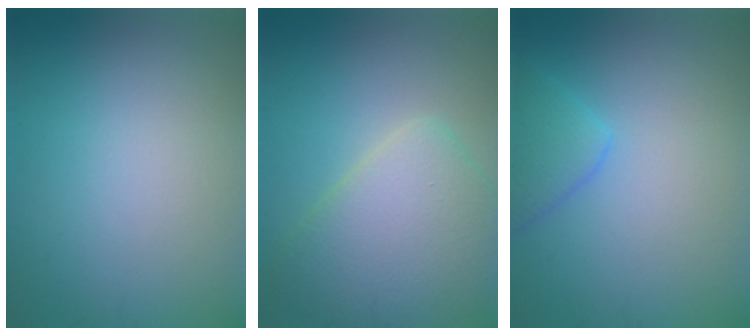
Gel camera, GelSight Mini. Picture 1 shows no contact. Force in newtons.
{"total": 6.8, "press": 6.8, "slide": 0.4}
{"total": 2.7, "press": 2.7, "slide": 0.2}